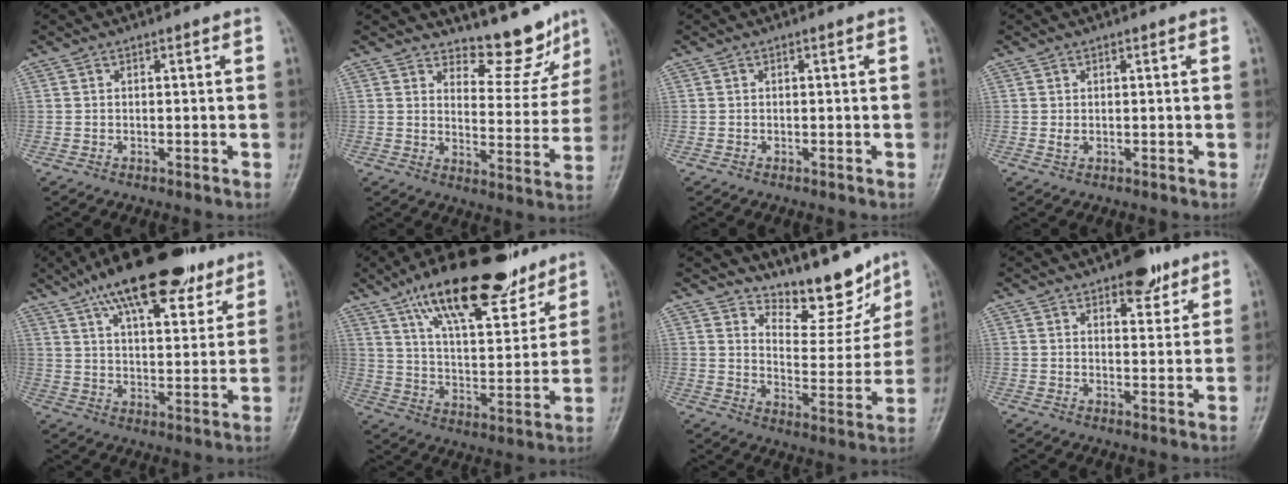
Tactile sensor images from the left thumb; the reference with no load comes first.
{"total": 9.7, "force": [9.0, 3.2, 2.0], "torque": [0.005, -0.080, 0.124]}
{"total": 0.0}
{"total": 1.0, "force": [0.3, 0.6, 0.7], "torque": [-0.011, -0.003, 0.009]}
{"total": 21.1, "force": [13.5, 8.3, 14.0], "torque": [-0.194, -0.023, 0.216]}
{"total": 22.3, "force": [15.4, 7.8, 14.1], "torque": [-0.189, -0.054, 0.255]}
{"total": 12.2, "force": [10.7, 4.4, 4.1], "torque": [-0.023, -0.084, 0.163]}
{"total": 7.2, "force": [4.8, 3.4, 4.1], "torque": [-0.027, -0.024, 0.066]}